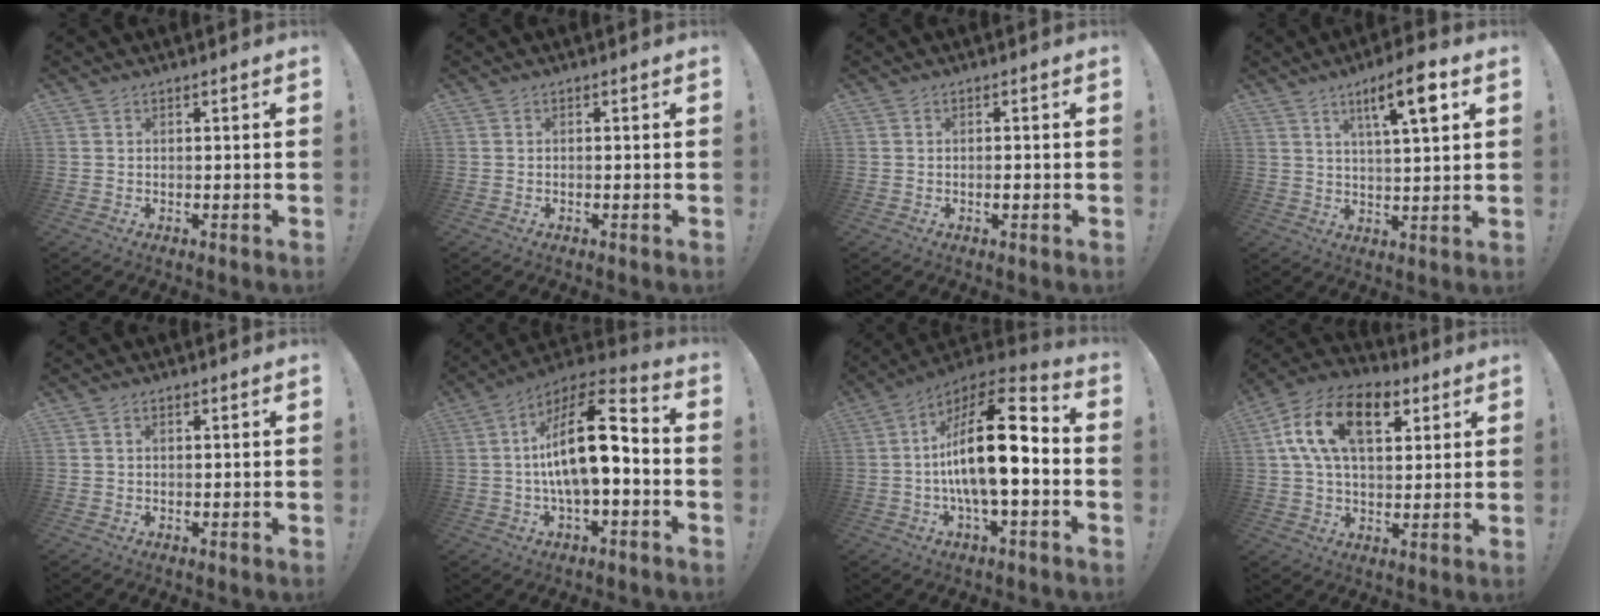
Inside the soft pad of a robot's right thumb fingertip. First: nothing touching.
{"total": 0.0}
{"total": 1.0, "force": [-0.4, 0.4, 0.8], "torque": [-0.007, -0.002, -0.008]}
{"total": 10.4, "force": [4.8, 1.7, 9.0], "torque": [-0.139, -0.015, 0.070]}
{"total": 0.9, "force": [0.0, 0.5, 0.7], "torque": [-0.022, 0.008, 0.002]}
{"total": 18.0, "force": [0.3, 6.4, 16.8], "torque": [-0.287, 0.000, 0.003]}
{"total": 21.0, "force": [-1.4, 7.1, 19.8], "torque": [-0.333, 0.006, -0.023]}
{"total": 17.7, "force": [6.4, 10.3, 12.9], "torque": [-0.225, -0.004, 0.113]}